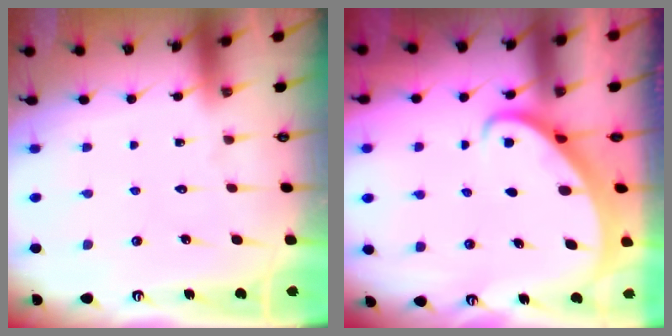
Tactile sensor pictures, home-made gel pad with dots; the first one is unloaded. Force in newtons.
{"total": 2.7, "press": 2.7, "slide": 0.3}